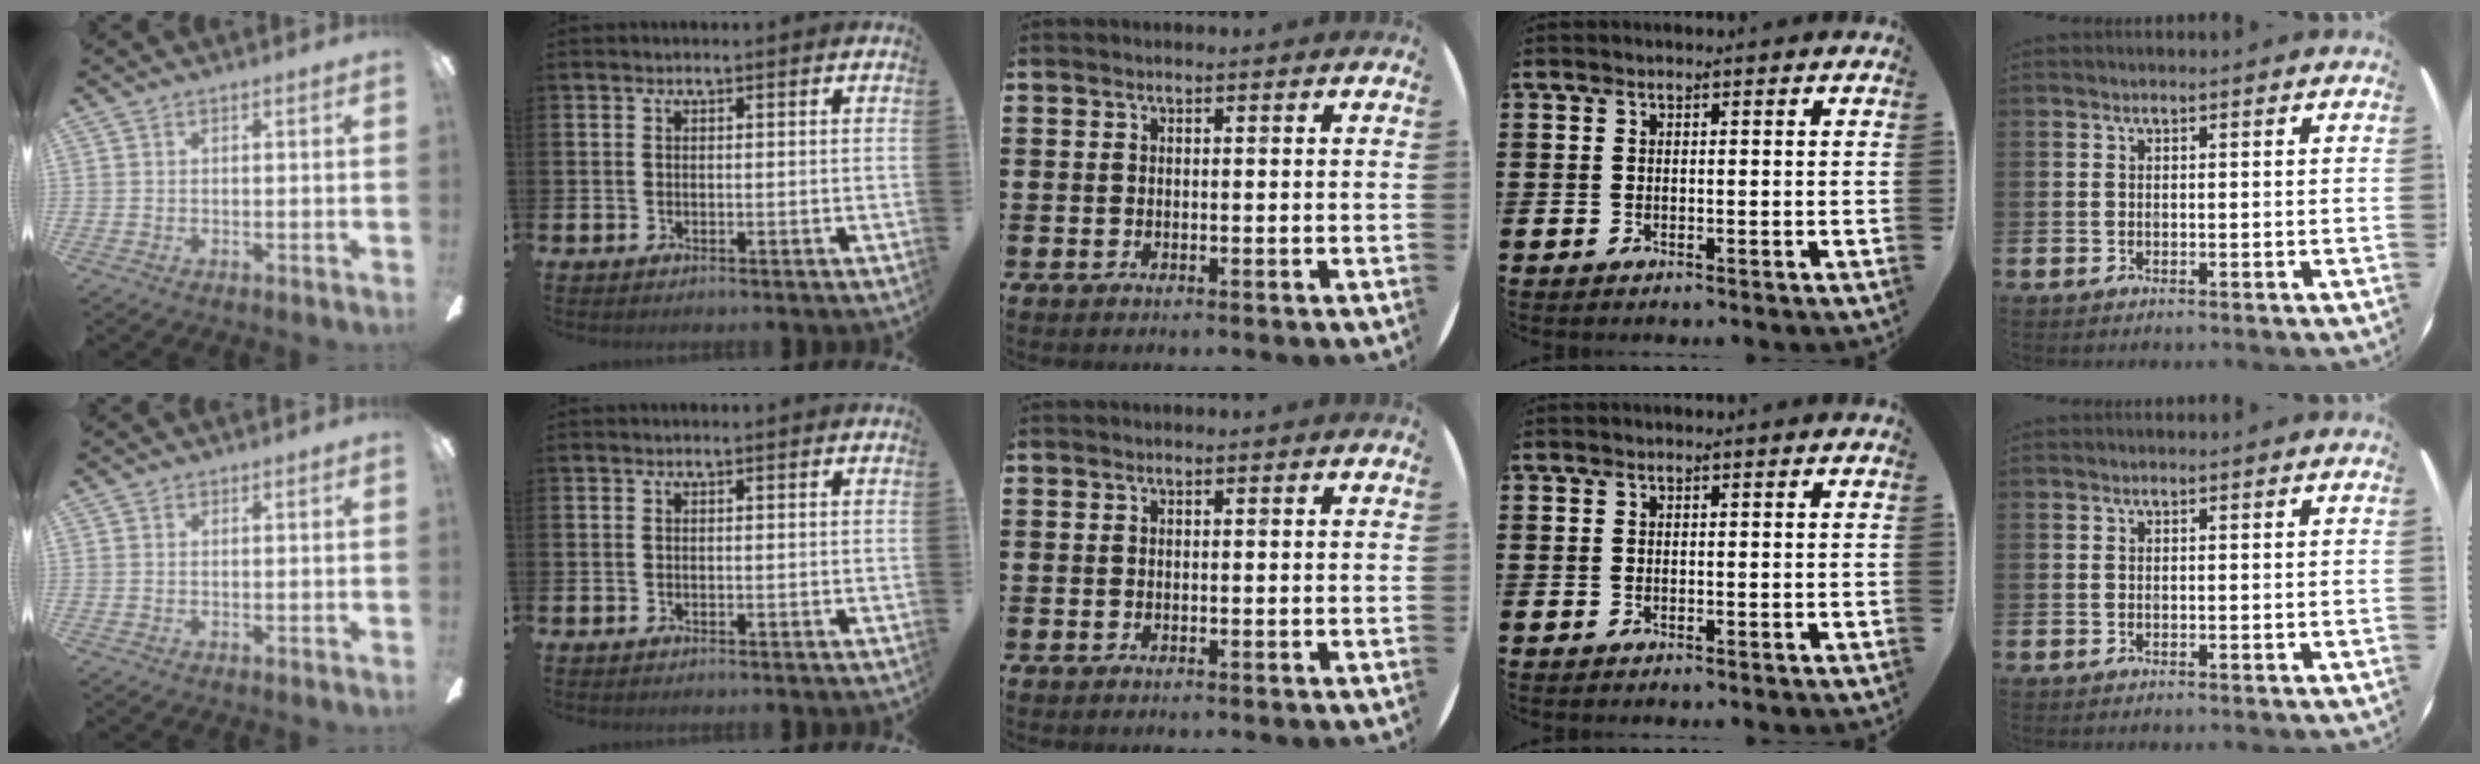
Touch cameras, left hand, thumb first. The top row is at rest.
{}